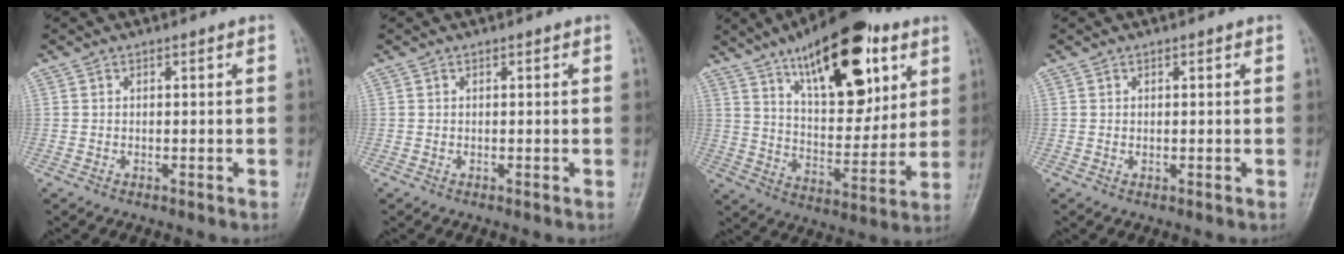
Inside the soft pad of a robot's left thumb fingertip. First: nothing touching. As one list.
[{"total": 0.0}, {"total": 22.8, "force": [11.7, 9.9, 16.8], "torque": [-0.215, -0.044, 0.190]}, {"total": 0.6, "force": [0.2, 0.3, 0.4], "torque": [-0.005, -0.001, 0.003]}]